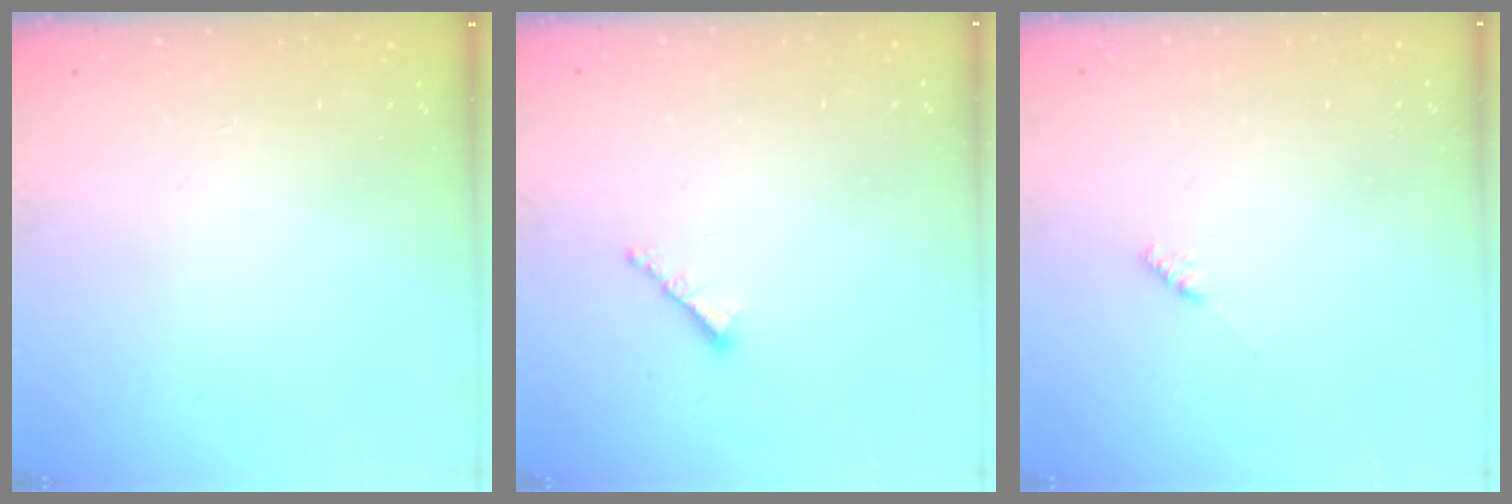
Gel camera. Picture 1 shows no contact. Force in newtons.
{"total": 1.8, "press": 1.7, "slide": 0.5}
{"total": 2.1, "press": 2.0, "slide": 0.5}